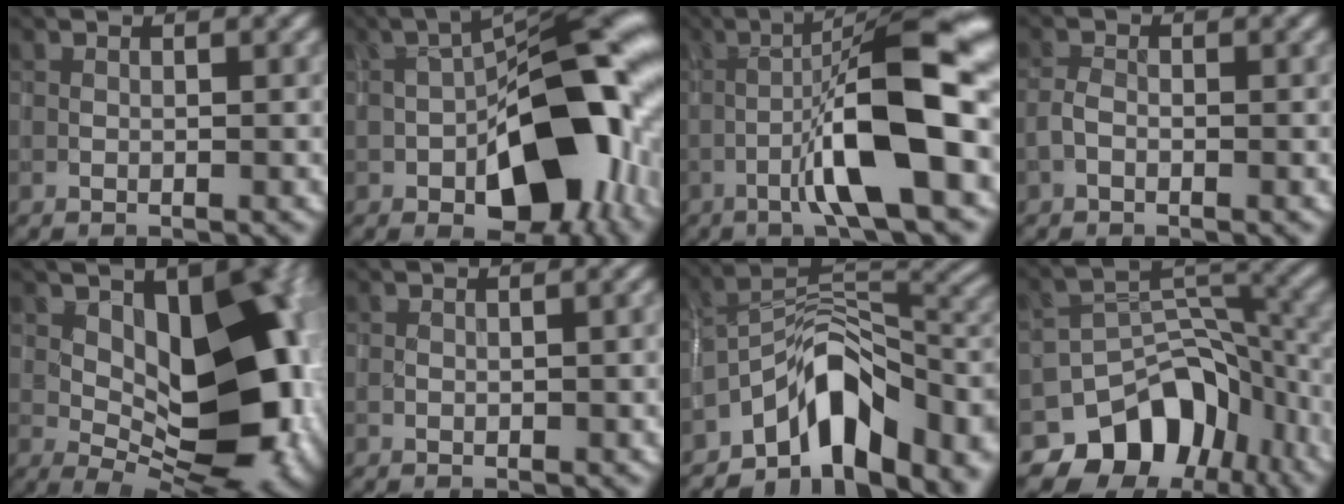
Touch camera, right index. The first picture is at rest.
{"total": 14.1, "force": [-3.3, 7.6, 11.5], "torque": [-0.141, -0.001, -0.057]}
{"total": 11.0, "force": [-2.9, 1.6, 10.5], "torque": [-0.165, 0.023, -0.051]}
{"total": 1.2, "force": [-0.6, 0.7, 0.8], "torque": [-0.017, 0.002, -0.016]}
{"total": 13.4, "force": [1.4, 7.3, 11.2], "torque": [-0.131, -0.003, 0.022]}
{"total": 1.3, "force": [0.0, 0.6, 1.2], "torque": [-0.022, 0.000, 0.002]}
{"total": 11.1, "force": [-6.0, 6.0, 7.1], "torque": [-0.092, 0.016, -0.112]}
{"total": 10.6, "force": [-6.4, 7.0, 4.7], "torque": [-0.065, -0.002, -0.104]}